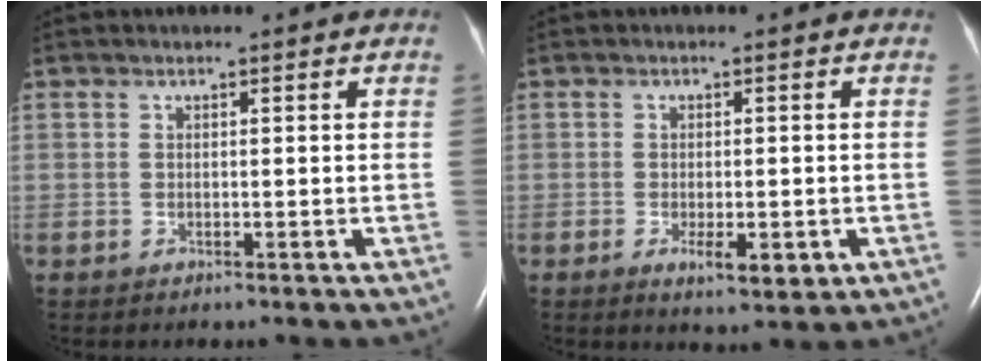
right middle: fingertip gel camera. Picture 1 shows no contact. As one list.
[{"total": 4.2, "force": [-1.4, 1.4, 3.6], "torque": [-0.056, -0.005, -0.013]}]